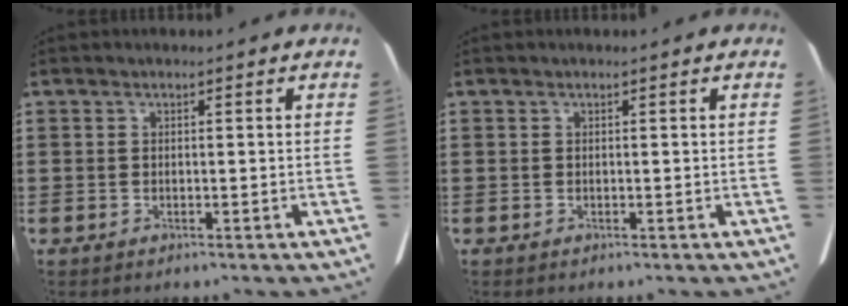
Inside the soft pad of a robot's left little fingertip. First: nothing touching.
{"total": 0.0}